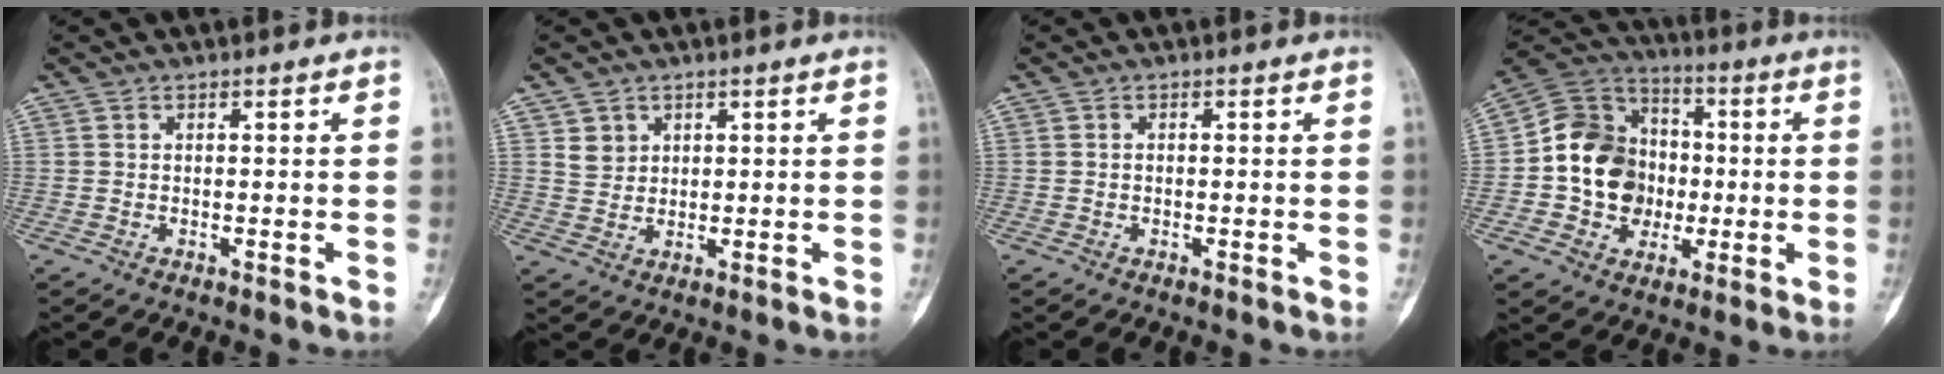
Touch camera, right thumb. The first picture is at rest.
{"total": 3.1, "force": [1.6, 2.5, 0.6], "torque": [0.005, -0.013, 0.033]}
{"total": 0.0}
{"total": 16.0, "force": [-1.3, 13.7, 8.3], "torque": [-0.101, 0.033, -0.023]}